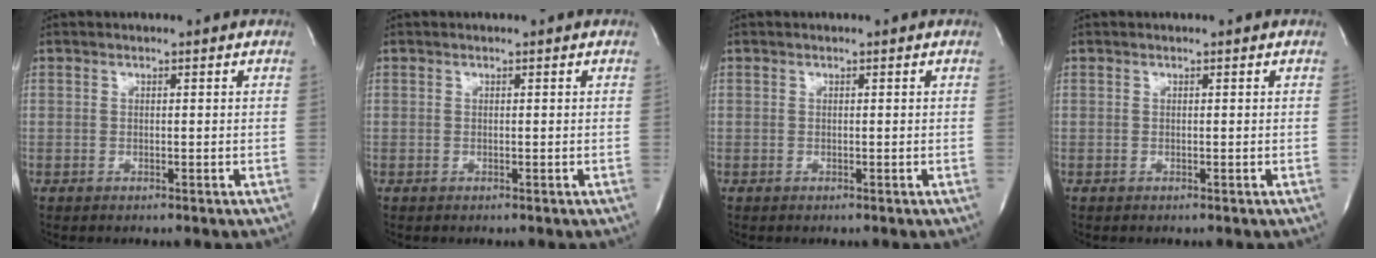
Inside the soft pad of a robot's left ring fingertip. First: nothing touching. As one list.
[{"total": 0.0}, {"total": 0.0}, {"total": 0.0}]